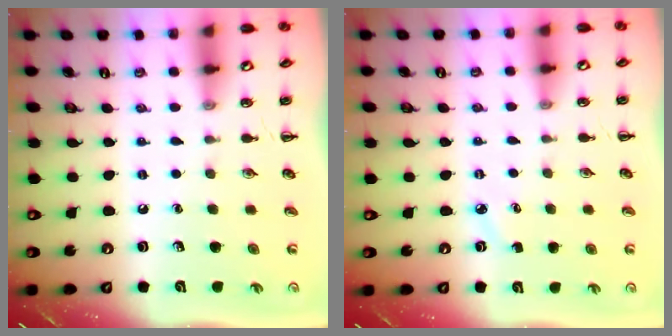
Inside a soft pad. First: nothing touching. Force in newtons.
{"total": 2.0, "press": 1.9, "slide": 0.7}